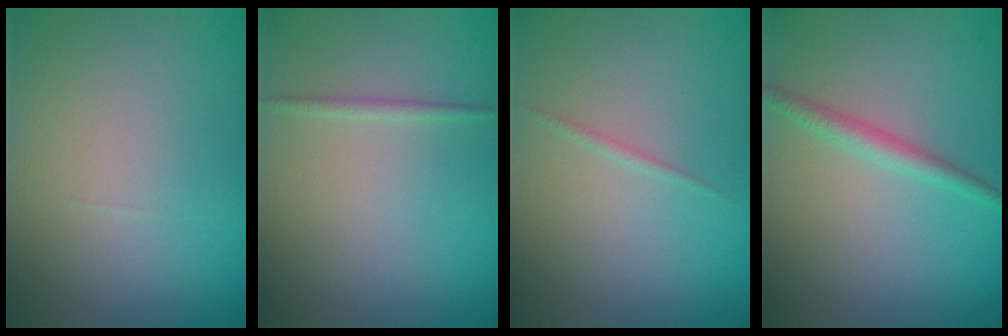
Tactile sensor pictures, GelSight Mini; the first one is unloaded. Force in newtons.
{"total": 0.7, "press": 0.7, "slide": 0.0}
{"total": 0.5, "press": 0.5, "slide": 0.0}
{"total": 1.9, "press": 1.9, "slide": 0.1}